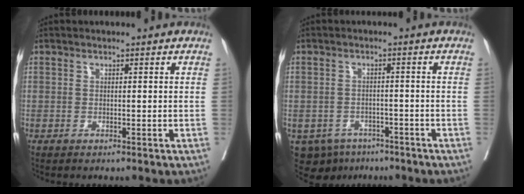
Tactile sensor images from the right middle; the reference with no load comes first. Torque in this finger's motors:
{"motor_torque": [-0.40, -0.25, 0.01, -0.02]}